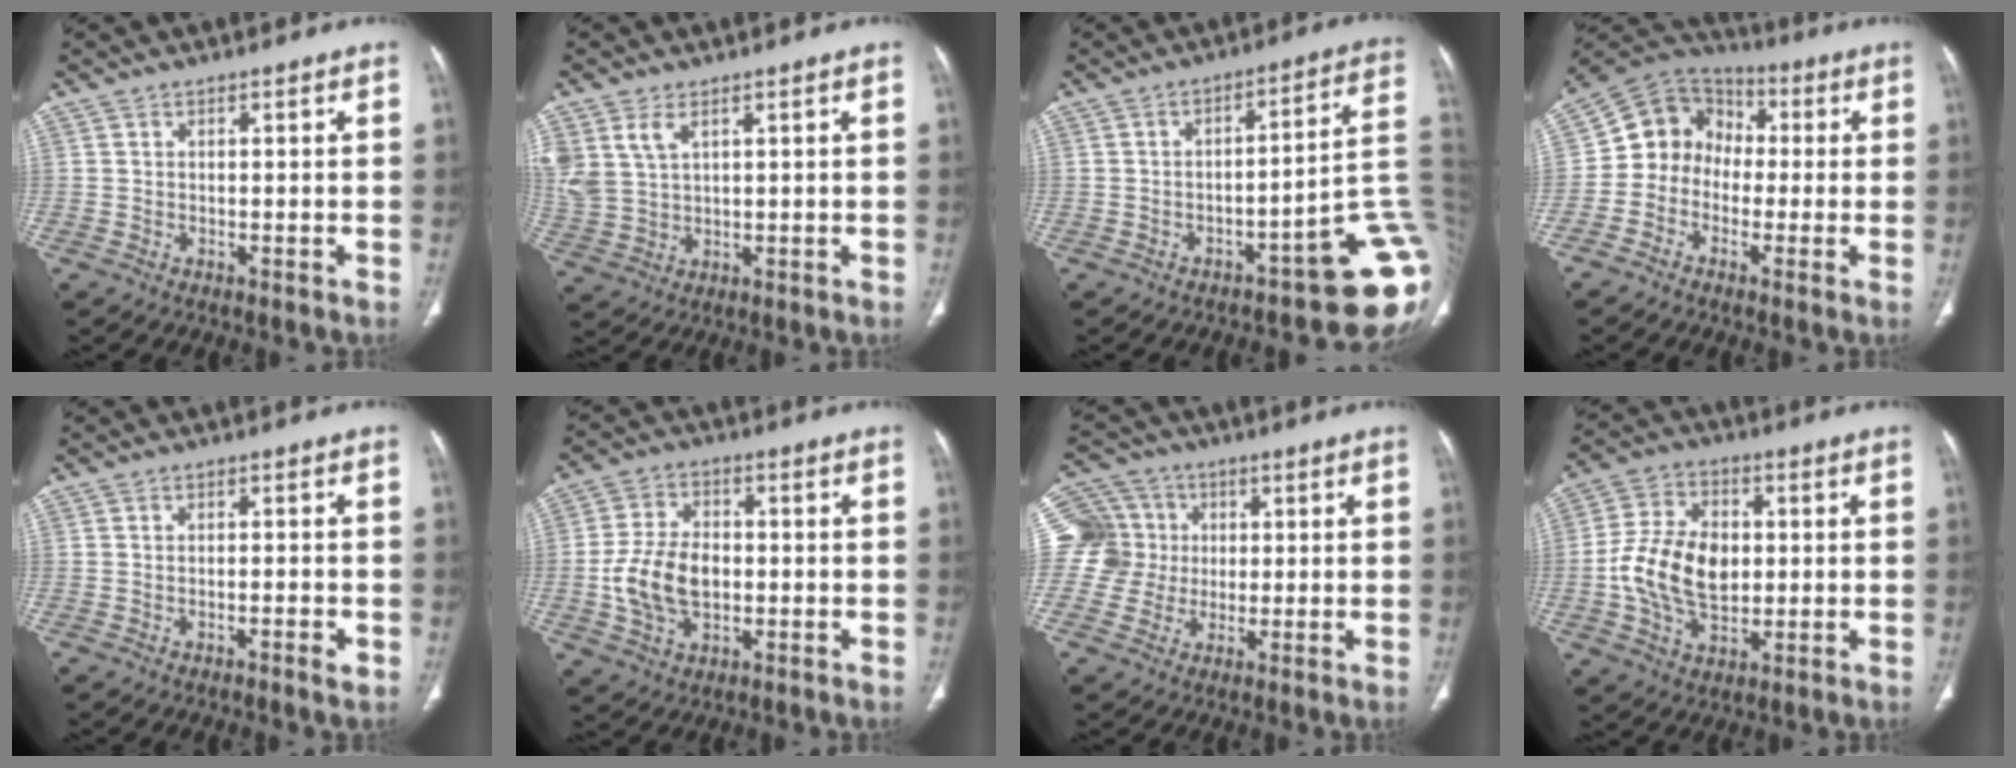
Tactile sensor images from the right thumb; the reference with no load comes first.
{"total": 7.3, "force": [3.5, 4.6, 4.6], "torque": [-0.106, -0.003, 0.084]}
{"total": 17.3, "force": [-6.2, 4.9, 15.4], "torque": [-0.104, 0.064, -0.071]}
{"total": 10.9, "force": [-1.0, 9.7, 4.9], "torque": [-0.058, 0.047, -0.034]}
{"total": 2.2, "force": [-1.1, 0.4, 1.9], "torque": [-0.036, 0.002, -0.017]}
{"total": 11.4, "force": [-1.4, 7.5, 8.4], "torque": [-0.152, 0.013, -0.024]}
{"total": 11.2, "force": [0.8, 11.0, 2.2], "torque": [-0.027, 0.031, 0.016]}
{"total": 14.1, "force": [-0.4, 9.4, 10.5], "torque": [-0.183, 0.014, -0.004]}